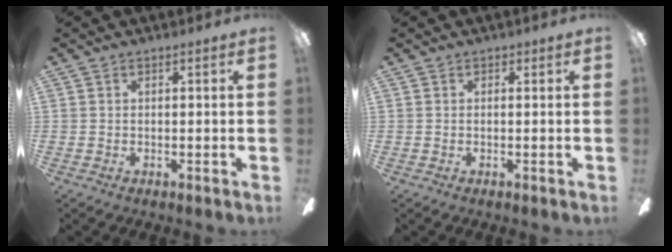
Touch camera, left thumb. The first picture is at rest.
{"total": 0.0}